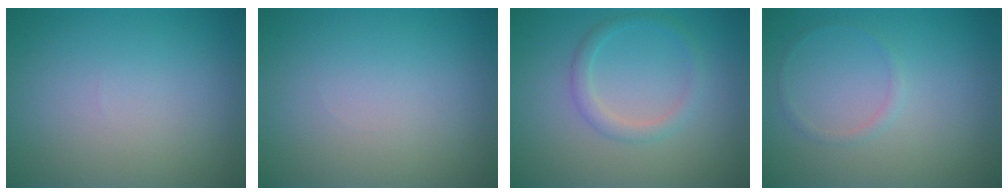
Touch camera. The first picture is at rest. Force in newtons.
{"total": 0.0}
{"total": 1.7, "press": 1.7, "slide": 0.0}
{"total": 0.8, "press": 0.8, "slide": 0.1}